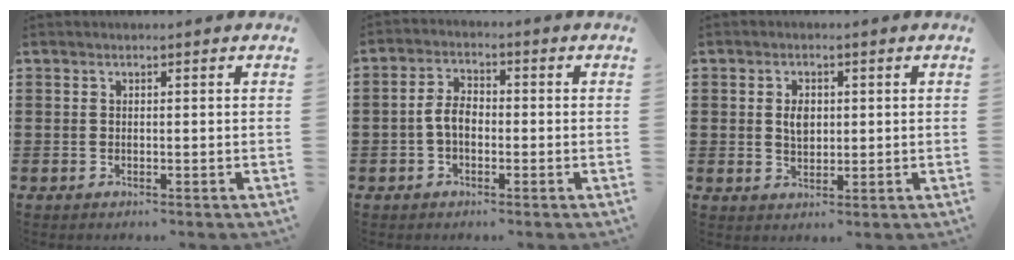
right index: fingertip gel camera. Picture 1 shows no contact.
{"total": 4.3, "force": [-1.0, 2.5, 3.4], "torque": [-0.084, 0.000, -0.025]}
{"total": 3.1, "force": [0.3, 2.0, 2.3], "torque": [-0.042, 0.005, 0.003]}